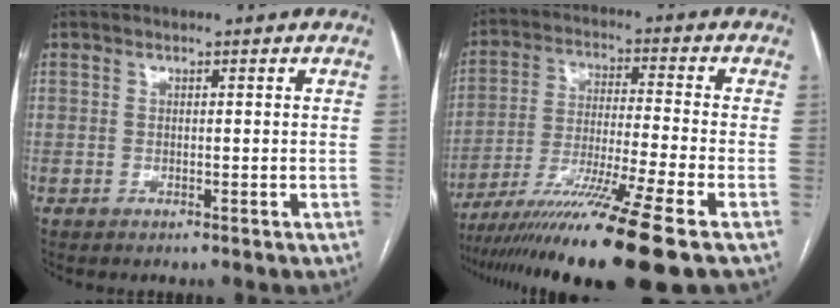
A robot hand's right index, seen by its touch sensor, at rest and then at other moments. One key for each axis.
{"total": 16.9, "fx": -12.2, "fy": -2.4, "fz": 11.5, "tx": -0.197, "ty": -0.044, "tz": -0.210}